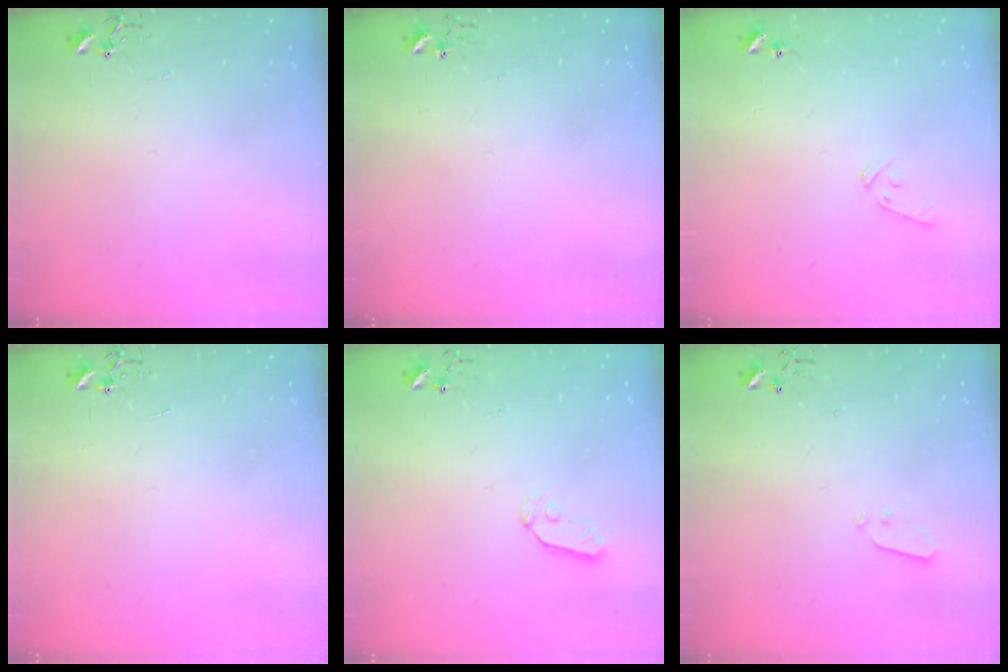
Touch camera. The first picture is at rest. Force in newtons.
{"total": 3.9, "press": 3.9, "slide": 0.3}
{"total": 6.7, "press": 6.7, "slide": 0.7}
{"total": 0.0}
{"total": 3.9, "press": 3.8, "slide": 0.6}
{"total": 3.0, "press": 2.9, "slide": 0.3}